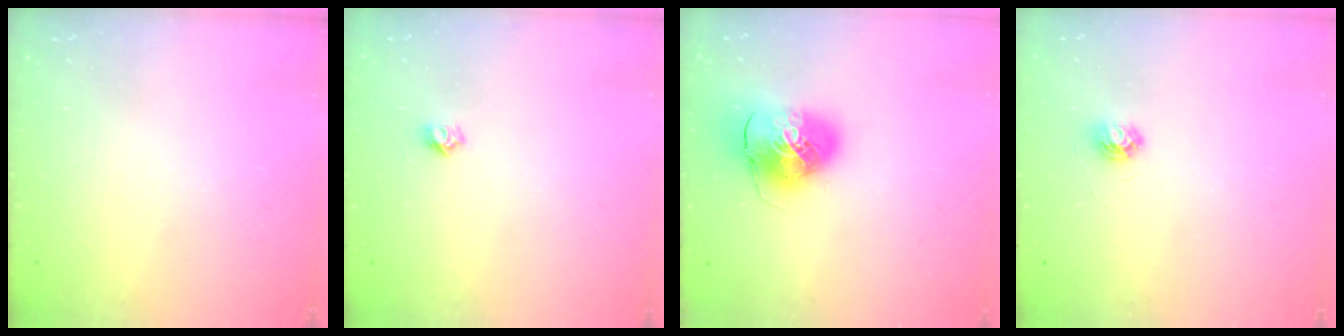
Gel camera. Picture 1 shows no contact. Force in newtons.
{"total": 4.4, "press": 4.4, "slide": 0.4}
{"total": 10.5, "press": 10.4, "slide": 1.8}
{"total": 3.7, "press": 3.7, "slide": 0.4}